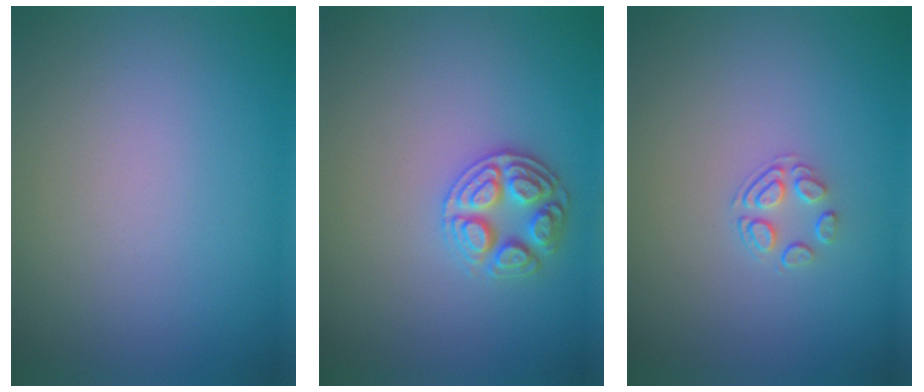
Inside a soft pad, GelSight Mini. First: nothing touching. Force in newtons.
{"total": 3.1, "press": 2.9, "slide": 0.9}
{"total": 1.7, "press": 1.0, "slide": 1.4}